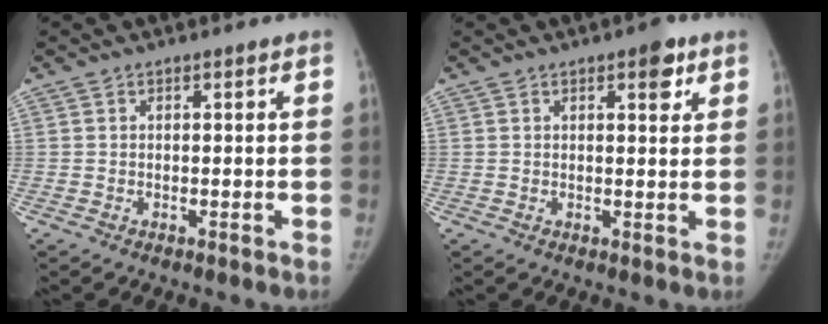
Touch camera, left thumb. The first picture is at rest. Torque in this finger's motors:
{"motor_torque": [0.42, -0.34, 0.54, -0.30, 0.14]}